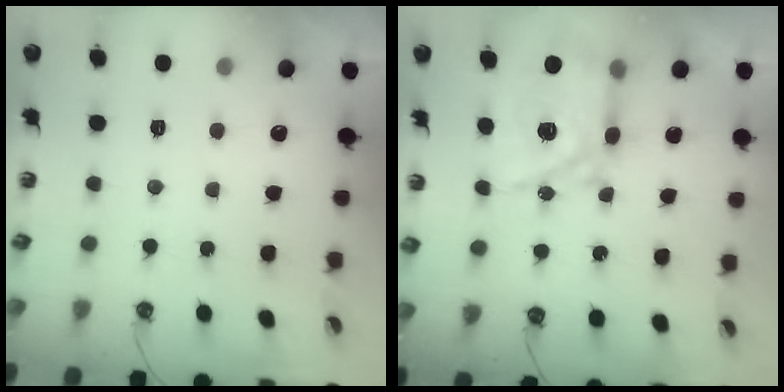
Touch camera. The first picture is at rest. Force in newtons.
{"total": 12.2, "press": 12.2, "slide": 1.2}